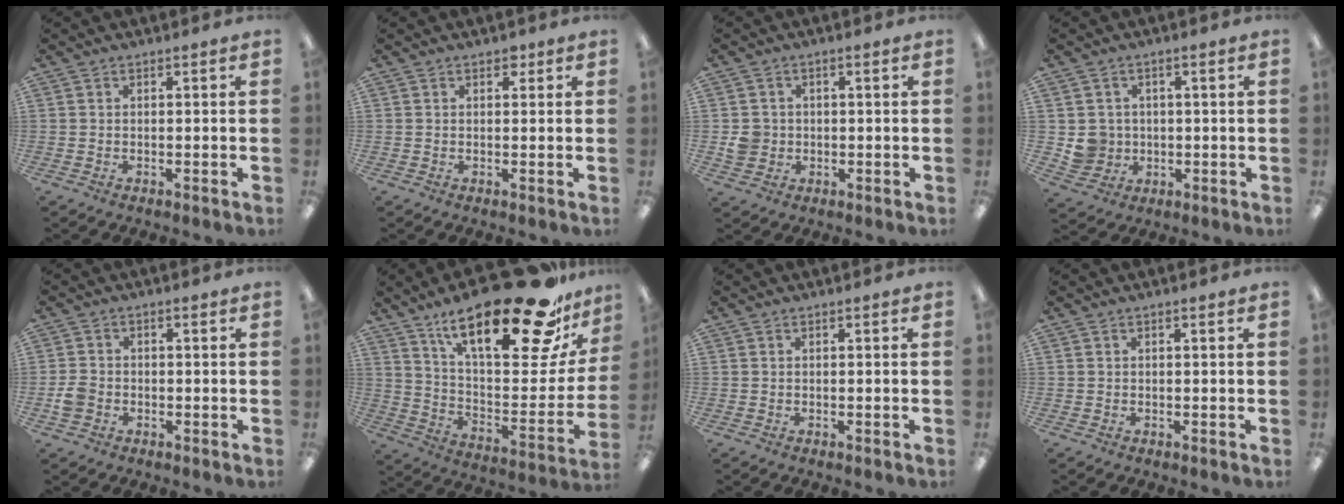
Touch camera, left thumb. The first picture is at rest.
{"total": 1.7, "force": [1.0, 1.1, 0.8], "torque": [-0.001, -0.004, 0.014]}
{"total": 4.2, "force": [-0.3, 4.0, 1.3], "torque": [-0.018, 0.006, -0.005]}
{"total": 5.4, "force": [0.4, 5.3, 0.8], "torque": [-0.013, 0.006, 0.013]}
{"total": 3.4, "force": [-1.3, 2.7, 1.7], "torque": [-0.026, 0.009, -0.023]}
{"total": 28.9, "force": [19.0, 8.8, 20.0], "torque": [-0.291, -0.123, 0.307]}
{"total": 0.0}
{"total": 0.0}